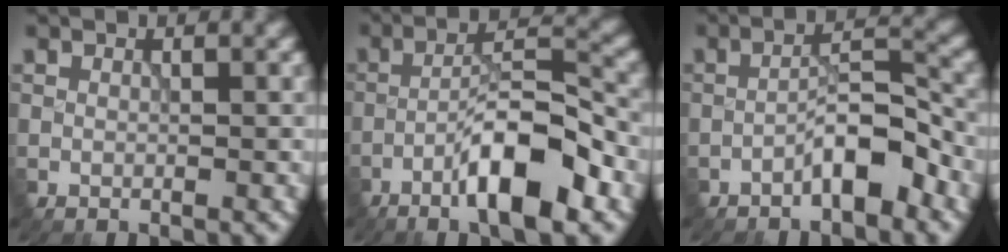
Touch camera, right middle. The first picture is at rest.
{"total": 8.1, "force": [-4.2, 1.7, 6.7], "torque": [-0.114, 0.018, -0.075]}
{"total": 4.5, "force": [-2.8, 1.2, 3.3], "torque": [-0.050, 0.020, -0.052]}